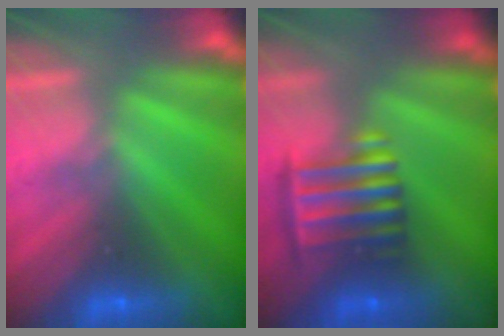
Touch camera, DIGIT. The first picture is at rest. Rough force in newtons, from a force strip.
{"total": 9.0}